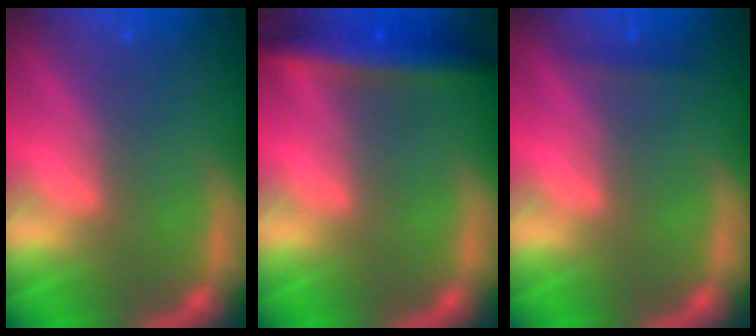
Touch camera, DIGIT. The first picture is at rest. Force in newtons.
{"total": 5.5}
{"total": 0.9}